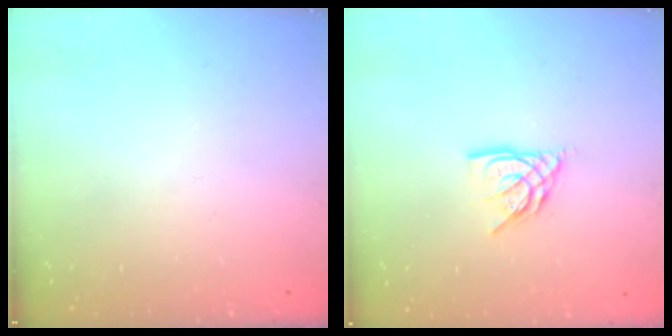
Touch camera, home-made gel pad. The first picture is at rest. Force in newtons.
{"total": 8.1, "press": 8.0, "slide": 1.0}